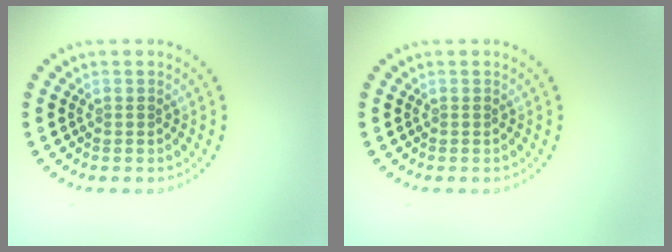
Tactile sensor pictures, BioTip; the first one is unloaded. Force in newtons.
{"total": 0.0}